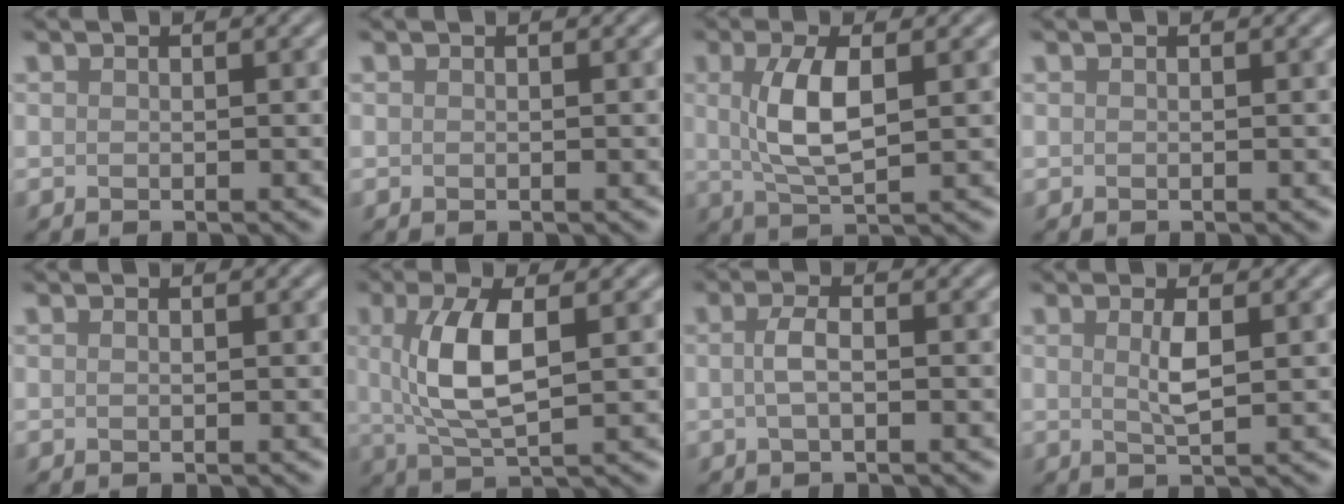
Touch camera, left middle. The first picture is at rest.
{"total": 0.0}
{"total": 4.7, "force": [0.8, 1.6, 4.3], "torque": [-0.095, 0.002, 0.017]}
{"total": 0.0}
{"total": 0.0}
{"total": 5.9, "force": [1.0, 2.1, 5.4], "torque": [-0.117, 0.000, 0.023]}
{"total": 1.8, "force": [-0.1, 0.6, 1.7], "torque": [-0.035, 0.003, -0.005]}
{"total": 2.1, "force": [0.5, 0.4, 2.0], "torque": [-0.040, -0.002, 0.010]}